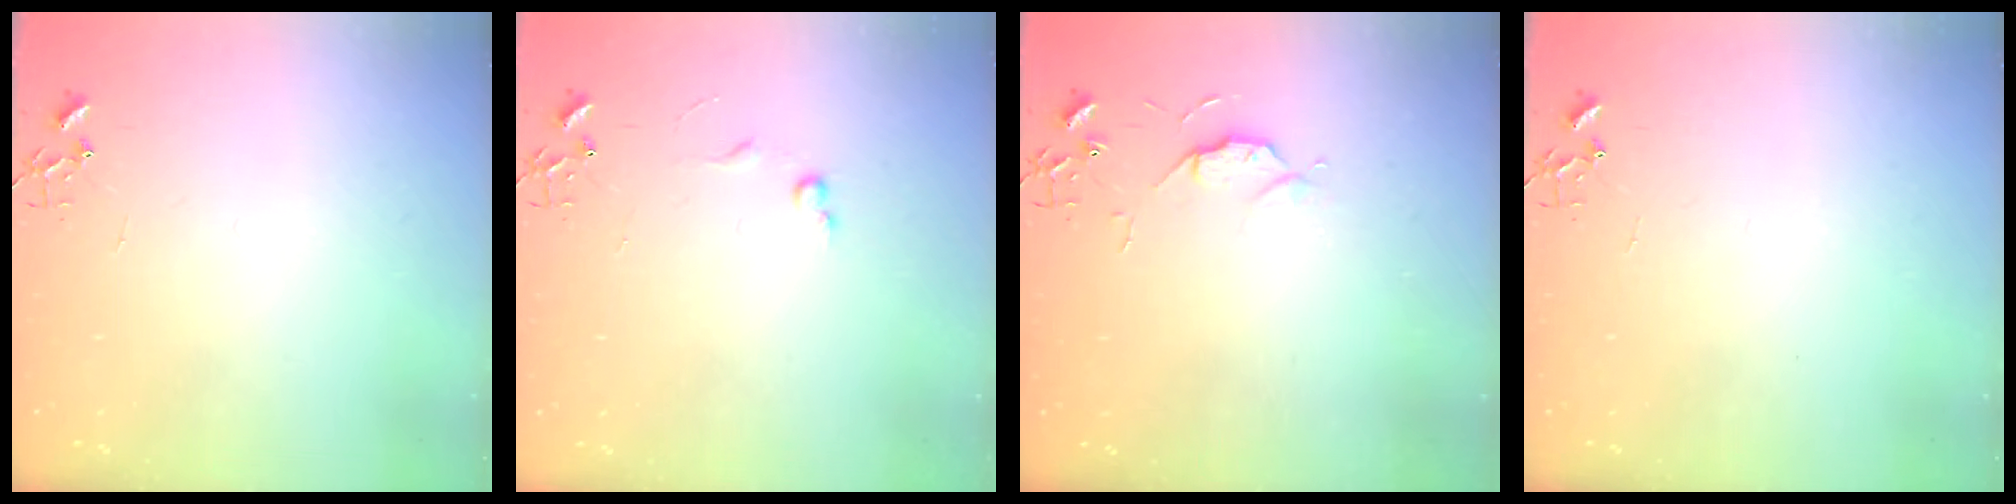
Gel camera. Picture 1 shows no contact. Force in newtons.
{"total": 4.6, "press": 4.6, "slide": 0.6}
{"total": 5.0, "press": 4.9, "slide": 0.7}
{"total": 0.0}